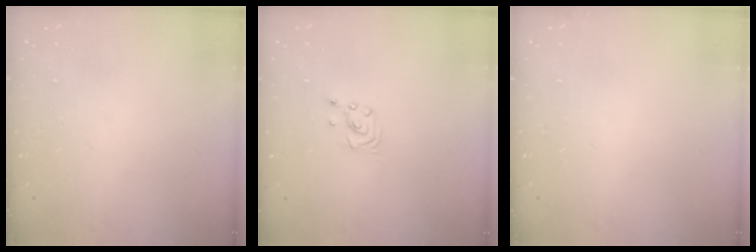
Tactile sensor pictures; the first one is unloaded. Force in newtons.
{"total": 2.2, "press": 2.2, "slide": 0.2}
{"total": 0.0}